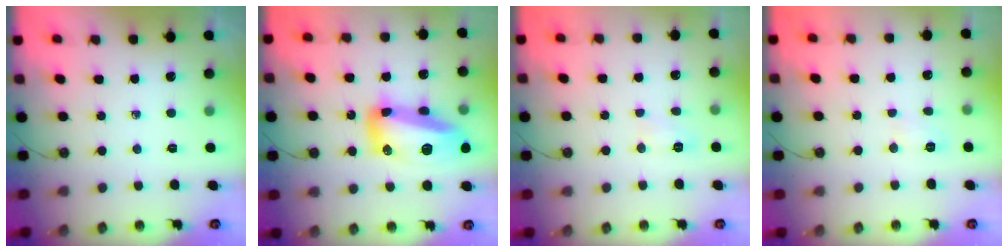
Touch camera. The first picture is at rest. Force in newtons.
{"total": 18.1, "press": 18.0, "slide": 1.5}
{"total": 6.0, "press": 5.9, "slide": 0.7}
{"total": 3.9, "press": 3.9, "slide": 0.4}